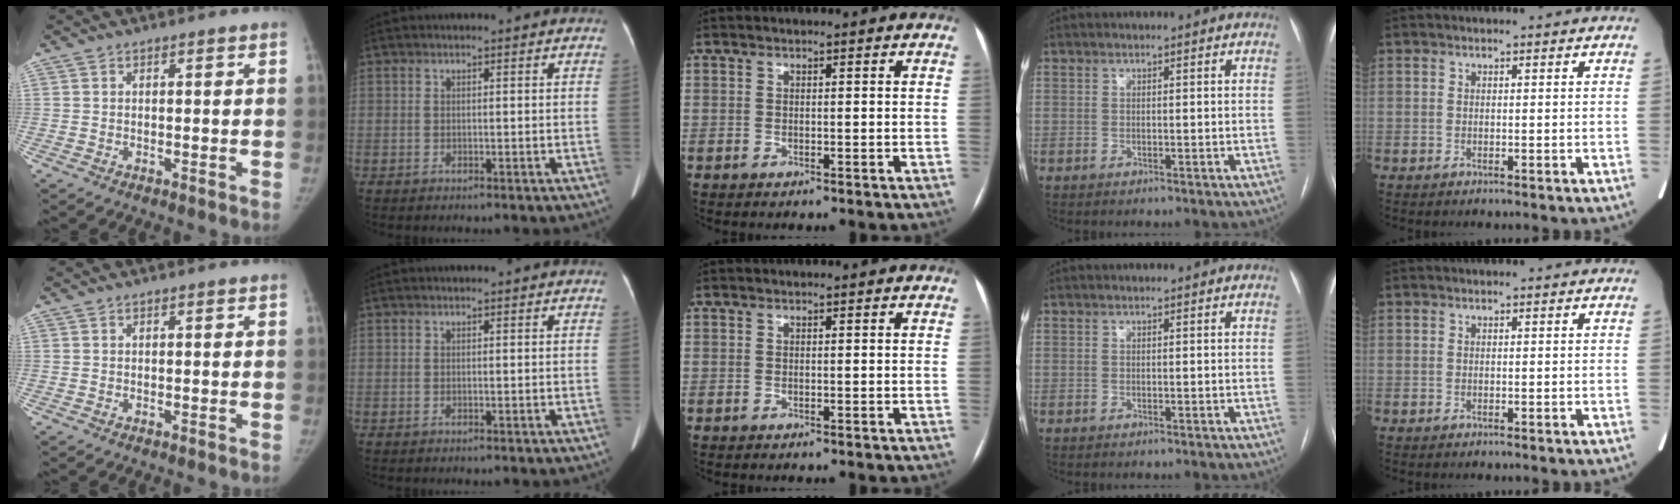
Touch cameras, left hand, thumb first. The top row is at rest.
{}